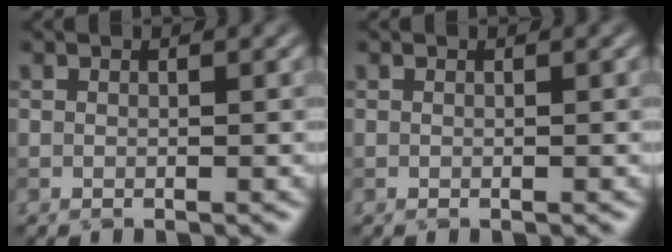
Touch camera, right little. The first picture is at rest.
{"total": 0.0}